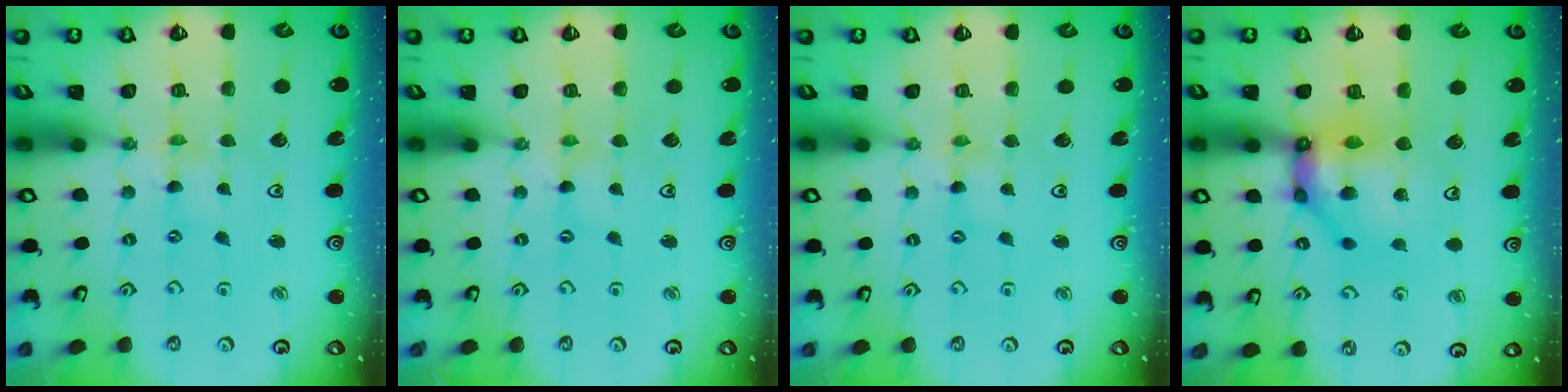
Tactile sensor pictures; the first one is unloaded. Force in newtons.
{"total": 0.0}
{"total": 1.4, "press": 1.4, "slide": 0.2}
{"total": 12.7, "press": 12.5, "slide": 2.1}